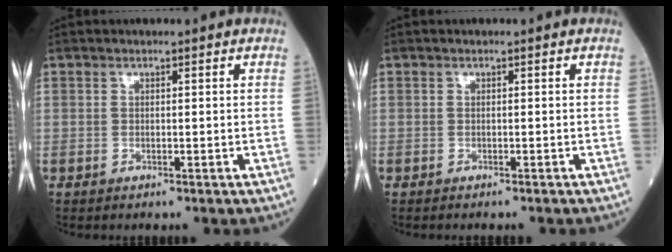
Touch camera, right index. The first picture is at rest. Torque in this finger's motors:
{"motor_torque": [0.08, 0.00, -0.03, 0.01]}